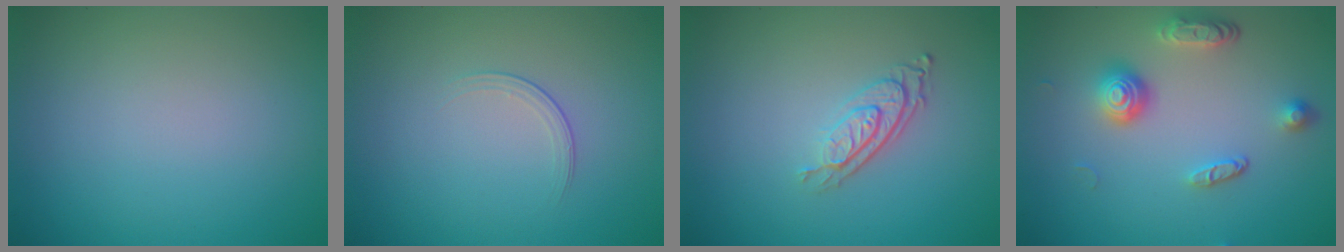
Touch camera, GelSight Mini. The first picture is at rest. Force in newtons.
{"total": 1.3, "press": 0.5, "slide": 1.2}
{"total": 2.9, "press": 2.1, "slide": 2.1}
{"total": 3.8, "press": 2.9, "slide": 2.4}